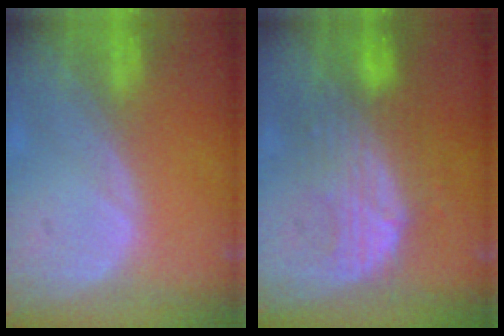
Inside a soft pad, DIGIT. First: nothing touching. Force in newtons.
{"total": 7.7, "press": 7.6, "slide": 0.8}